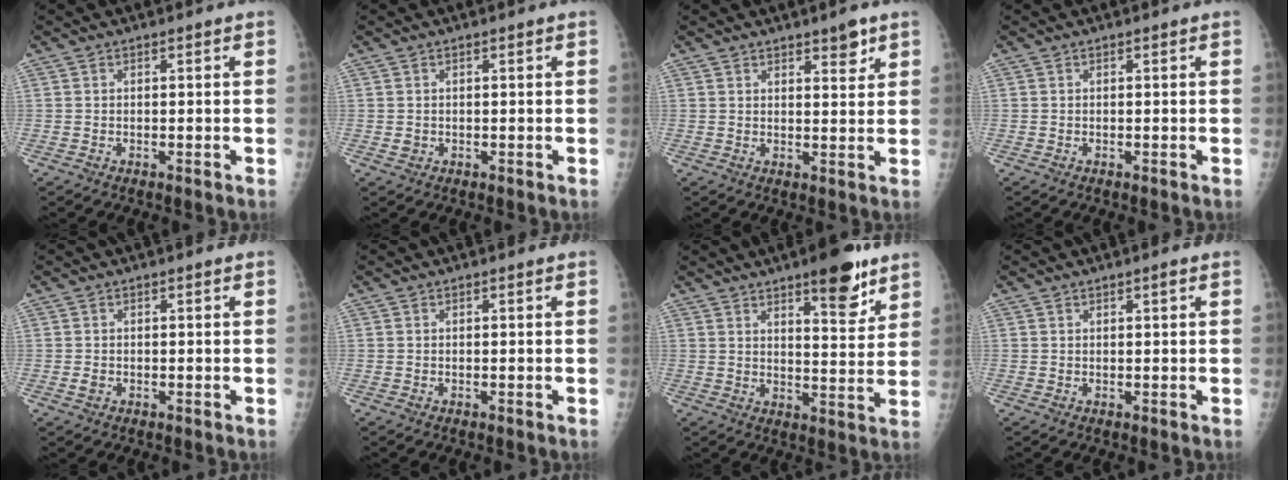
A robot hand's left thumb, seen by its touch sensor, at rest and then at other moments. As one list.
[{"total": 0.9, "force": [0.1, 0.8, 0.4], "torque": [0.000, 0.001, 0.004]}, {"total": 3.8, "force": [2.6, 1.3, 2.4], "torque": [-0.020, -0.017, 0.037]}, {"total": 0.0}, {"total": 0.9, "force": [-0.2, 0.8, 0.5], "torque": [-0.007, 0.000, -0.002]}, {"total": 0.0}, {"total": 10.7, "force": [7.0, 3.3, 7.4], "torque": [-0.080, -0.043, 0.100]}, {"total": 0.9, "force": [0.5, 0.2, 0.7], "torque": [-0.009, -0.001, 0.008]}]